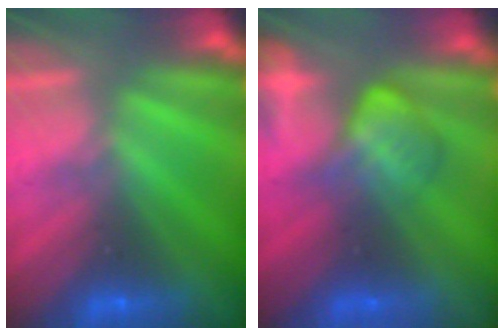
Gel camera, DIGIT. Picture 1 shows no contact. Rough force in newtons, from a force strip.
{"total": 4.9}